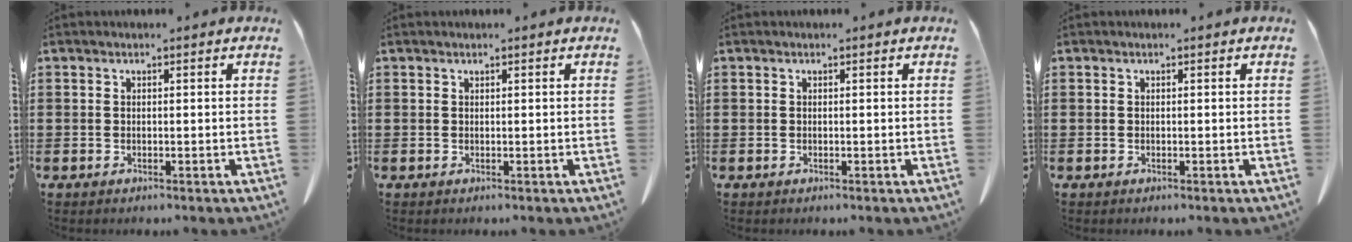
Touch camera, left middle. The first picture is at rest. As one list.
[{"total": 0.0}, {"total": 0.0}, {"total": 0.0}]